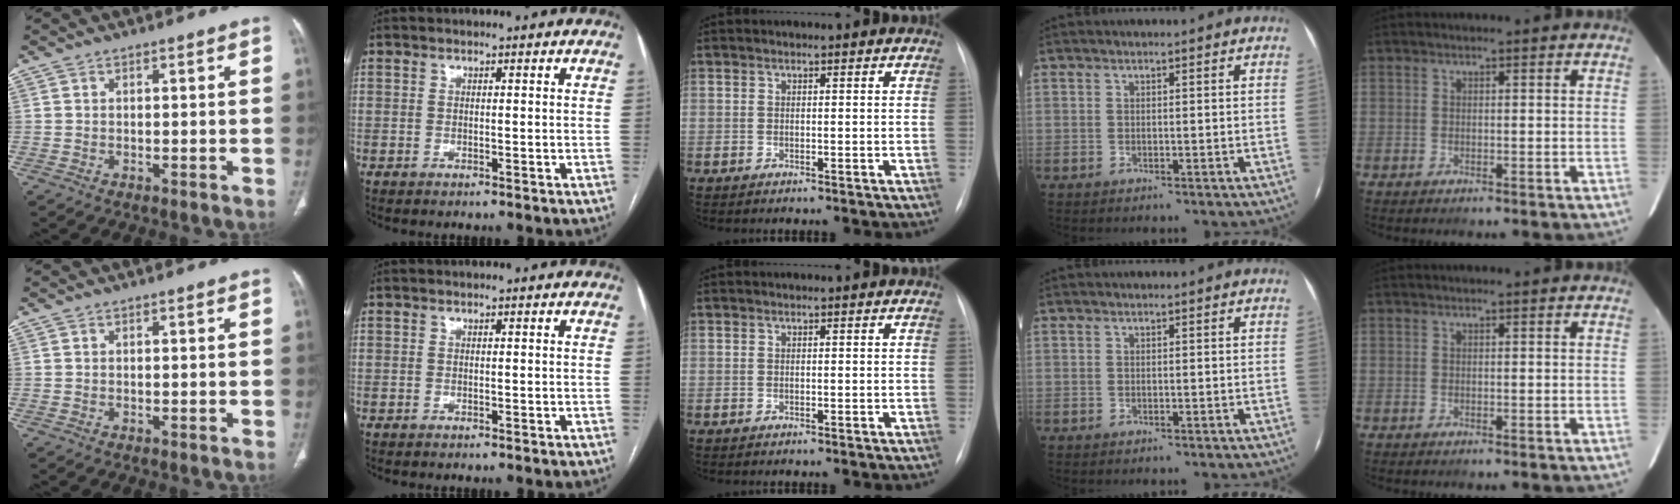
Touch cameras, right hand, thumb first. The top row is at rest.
{}